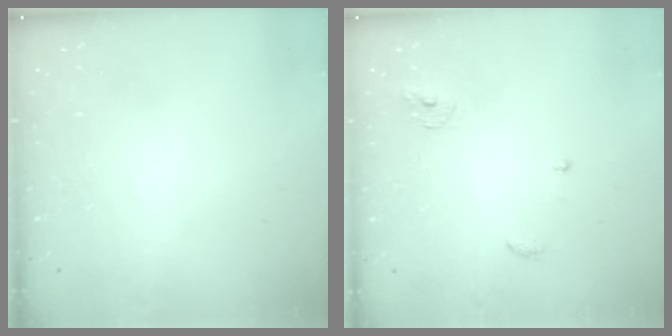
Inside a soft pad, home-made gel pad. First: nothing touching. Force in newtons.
{"total": 3.9, "press": 3.9, "slide": 0.2}